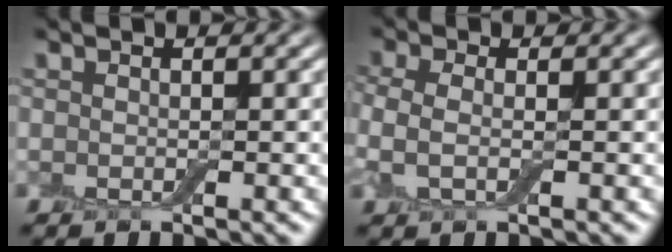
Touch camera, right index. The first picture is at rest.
{"total": 2.5, "force": [-0.1, 1.3, 2.2], "torque": [-0.055, 0.000, -0.010]}